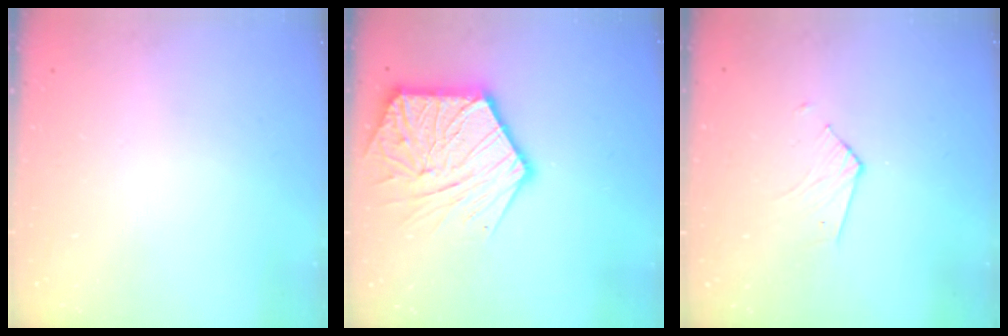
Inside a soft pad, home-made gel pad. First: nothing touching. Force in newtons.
{"total": 16.9, "press": 16.9, "slide": 1.3}
{"total": 3.1, "press": 3.1, "slide": 0.2}